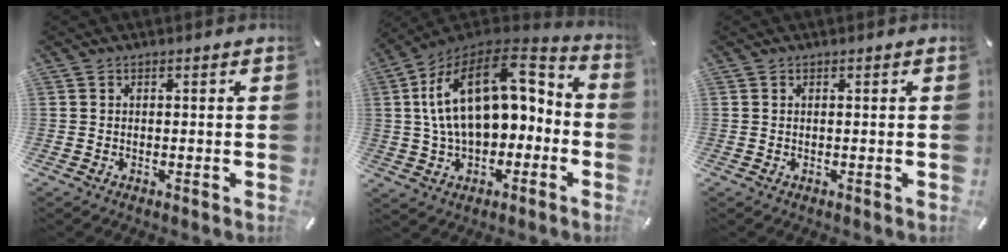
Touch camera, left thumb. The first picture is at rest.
{"total": 20.9, "force": [3.7, 13.3, 15.6], "torque": [-0.284, -0.005, 0.068]}
{"total": 0.0}